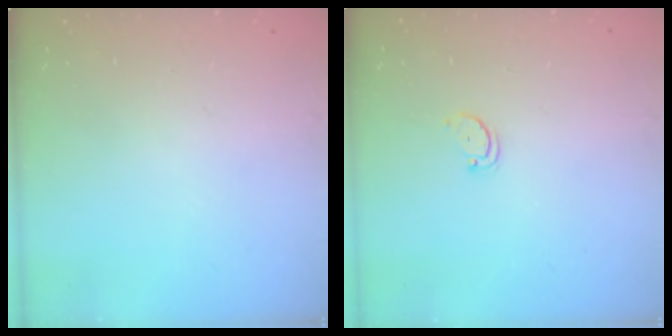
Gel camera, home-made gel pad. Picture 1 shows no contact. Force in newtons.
{"total": 2.5, "press": 2.4, "slide": 0.4}